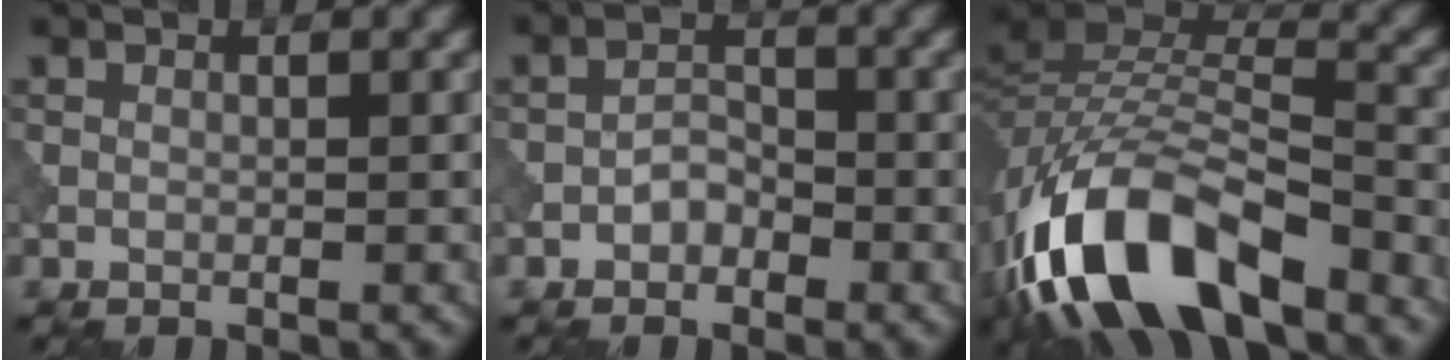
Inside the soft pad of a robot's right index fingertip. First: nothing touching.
{"total": 1.9, "force": [-1.1, 1.2, 1.0], "torque": [-0.017, 0.007, -0.021]}
{"total": 13.1, "force": [-8.0, 5.7, 8.8], "torque": [-0.168, 0.000, -0.151]}